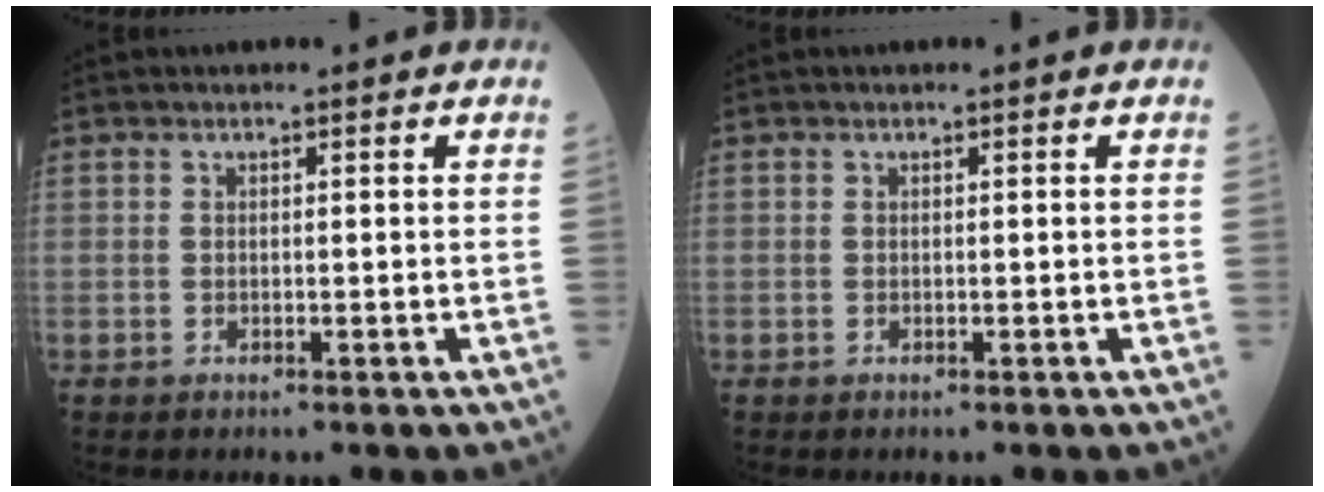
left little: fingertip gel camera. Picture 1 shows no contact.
{"total": 0.0}